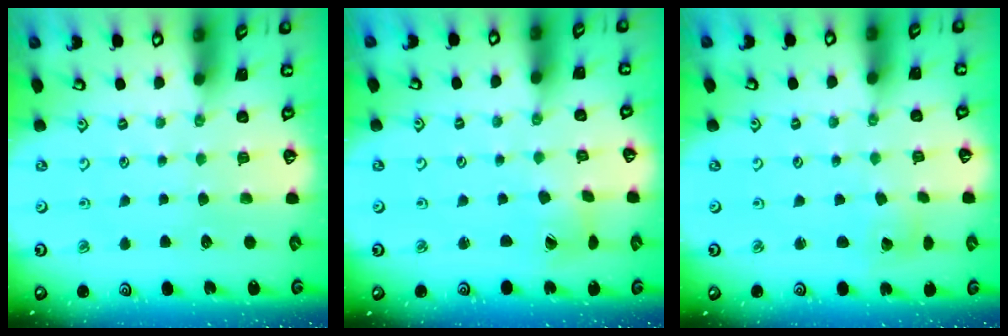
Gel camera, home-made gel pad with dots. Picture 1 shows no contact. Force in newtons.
{"total": 3.5, "press": 3.4, "slide": 0.4}
{"total": 2.6, "press": 2.6, "slide": 0.2}